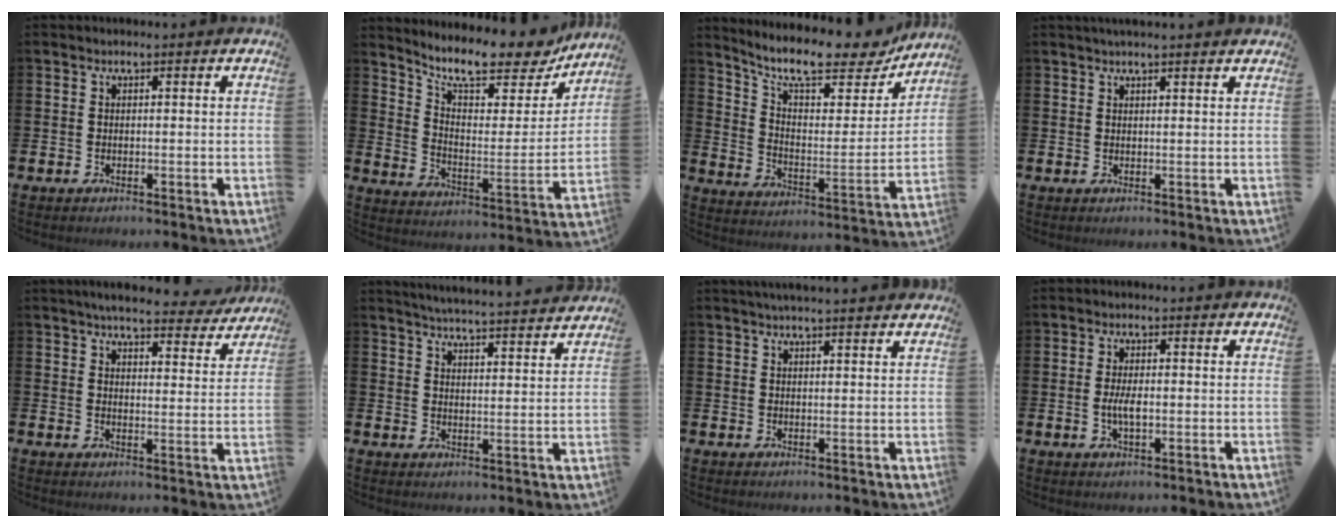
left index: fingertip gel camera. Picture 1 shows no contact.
{"total": 10.5, "force": [9.4, 2.2, 4.0], "torque": [-0.098, -0.066, 0.163]}
{"total": 11.2, "force": [9.9, 2.5, 4.6], "torque": [-0.115, -0.068, 0.167]}
{"total": 1.6, "force": [1.5, -0.1, 0.4], "torque": [-0.009, -0.002, 0.027]}
{"total": 5.4, "force": [5.0, 0.9, 1.8], "torque": [-0.043, -0.025, 0.085]}
{"total": 5.3, "force": [5.2, -0.3, 0.6], "torque": [-0.027, -0.039, 0.092]}
{"total": 2.9, "force": [2.8, -0.3, 0.6], "torque": [-0.017, -0.009, 0.052]}
{"total": 3.2, "force": [-0.3, 1.3, 2.9], "torque": [-0.052, -0.005, -0.010]}